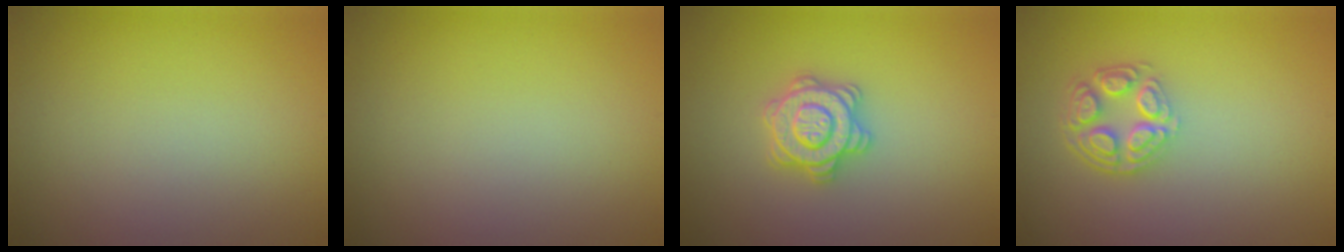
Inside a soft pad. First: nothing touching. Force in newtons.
{"total": 0.0}
{"total": 3.3, "press": 3.3, "slide": 0.6}
{"total": 4.1, "press": 3.2, "slide": 2.6}